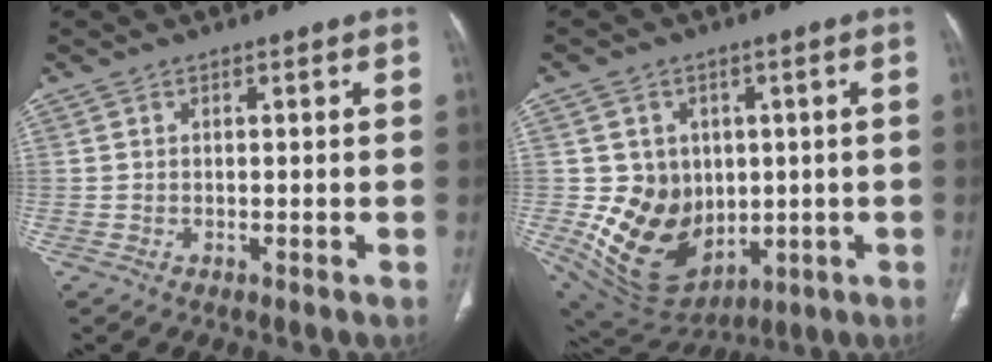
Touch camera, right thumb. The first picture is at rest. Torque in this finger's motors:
{"motor_torque": [-0.48, 1.54, 0.21, 0.27, 0.30]}